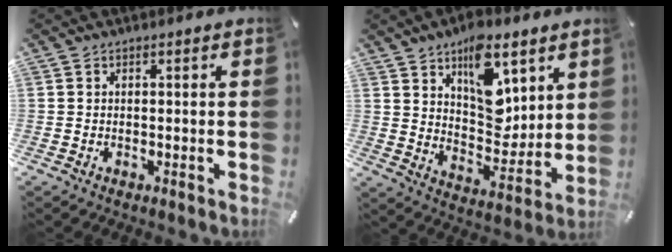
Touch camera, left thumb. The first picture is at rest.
{"total": 15.6, "force": [8.2, 9.4, 9.4], "torque": [-0.115, -0.053, 0.147]}